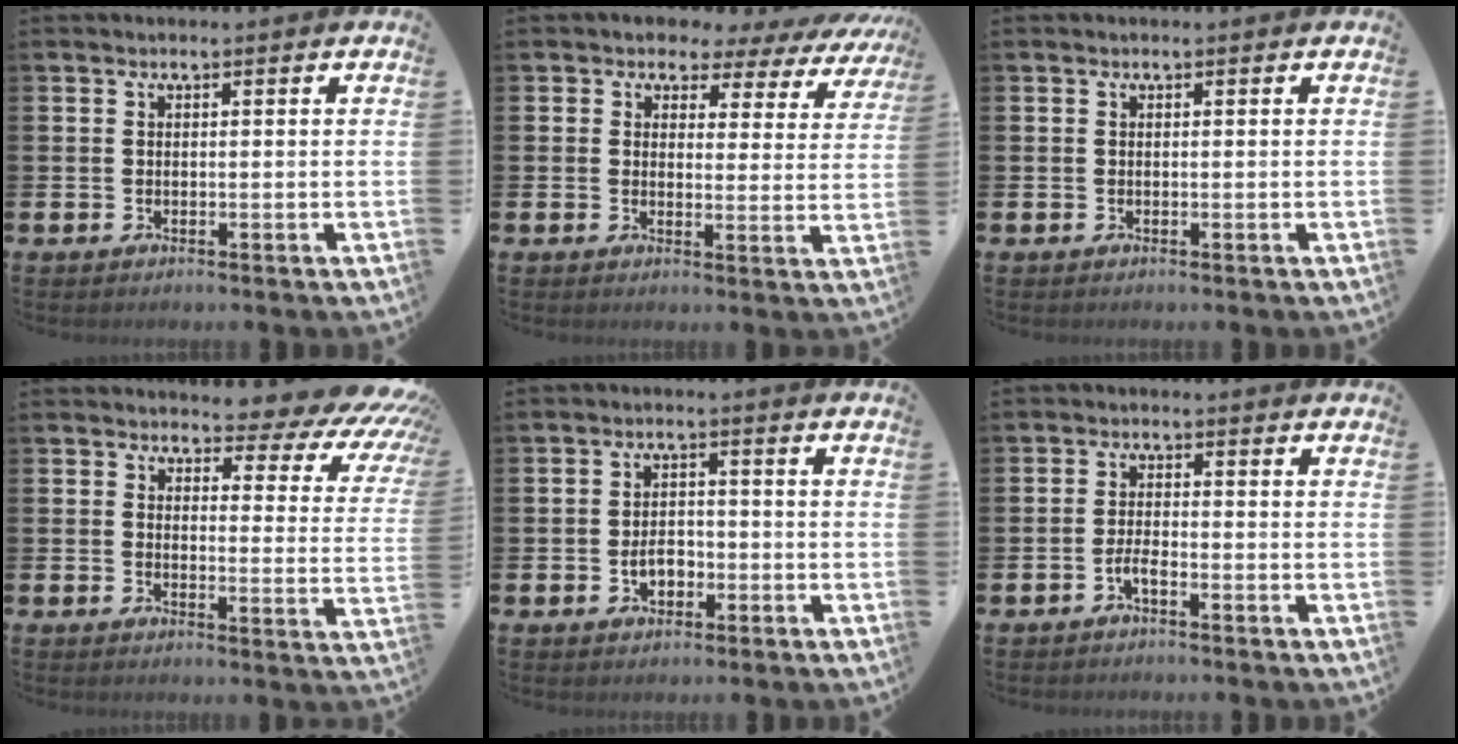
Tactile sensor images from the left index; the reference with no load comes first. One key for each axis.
{"total": 2.8, "fx": 1.9, "fy": 2.0, "fz": 0.2, "tx": -0.021, "ty": -0.024, "tz": 0.024}
{"total": 0.0}
{"total": 4.9, "fx": 4.3, "fy": 1.8, "fz": 1.6, "tx": -0.026, "ty": -0.047, "tz": 0.065}
{"total": 3.2, "fx": -1.1, "fy": 2.2, "fz": 2.1, "tx": -0.031, "ty": 0.000, "tz": -0.024}
{"total": 1.8, "fx": -1.1, "fy": 0.4, "fz": 1.4, "tx": -0.033, "ty": 0.004, "tz": -0.019}